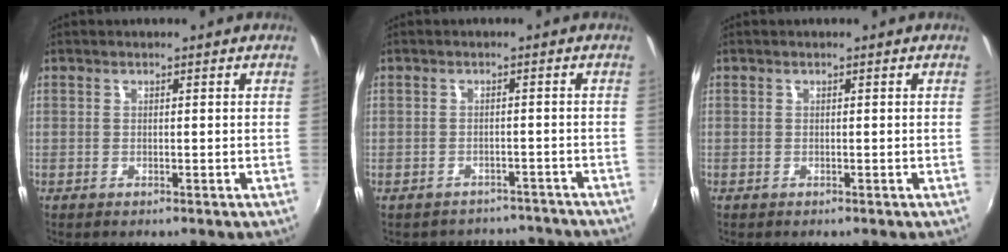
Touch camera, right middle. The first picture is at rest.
{"total": 7.6, "force": [-6.2, 4.3, 0.7], "torque": [-0.011, 0.038, -0.073]}
{"total": 0.0}